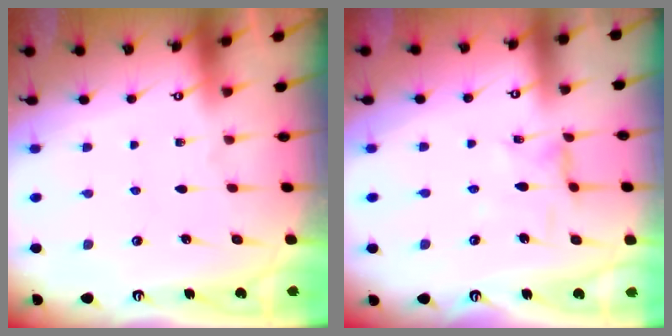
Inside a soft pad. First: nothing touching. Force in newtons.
{"total": 2.5, "press": 2.5, "slide": 0.4}